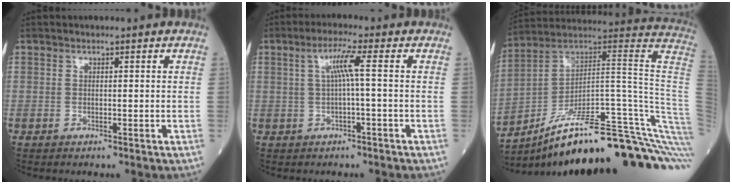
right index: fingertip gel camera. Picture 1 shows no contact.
{"total": 3.9, "force": [0.4, -0.6, 3.9], "torque": [-0.075, 0.011, 0.010]}
{"total": 31.8, "force": [-20.9, 2.2, 23.9], "torque": [-0.192, 0.025, -0.303]}